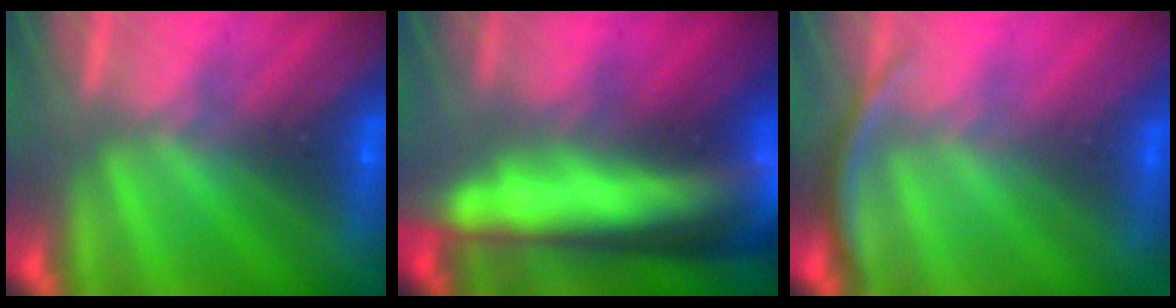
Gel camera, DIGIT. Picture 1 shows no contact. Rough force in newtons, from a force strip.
{"total": 9.6}
{"total": 3.3}